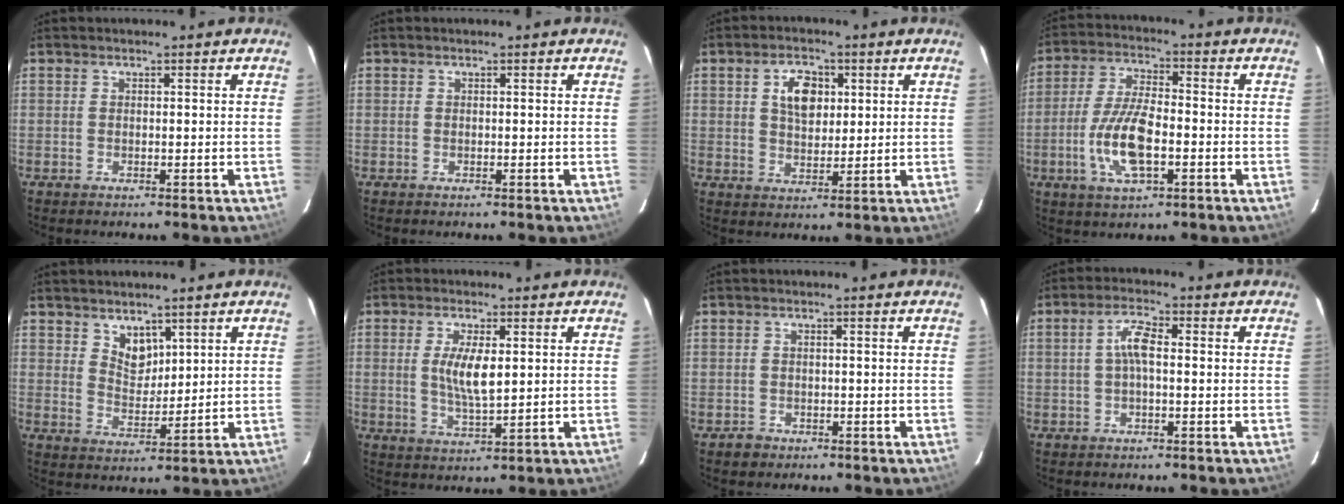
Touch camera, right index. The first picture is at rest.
{"total": 0.0}
{"total": 6.6, "force": [2.0, 4.1, 4.8], "torque": [-0.080, 0.015, 0.039]}
{"total": 11.3, "force": [-3.3, 4.1, 10.0], "torque": [-0.206, -0.002, -0.063]}
{"total": 4.7, "force": [3.3, 2.9, 1.8], "torque": [-0.021, 0.002, 0.064]}
{"total": 6.4, "force": [1.0, 2.2, 6.0], "torque": [-0.114, -0.004, 0.022]}
{"total": 2.1, "force": [-1.1, 1.8, 0.2], "torque": [-0.007, 0.005, -0.015]}
{"total": 4.2, "force": [0.0, 1.3, 4.0], "torque": [-0.081, 0.012, -0.001]}